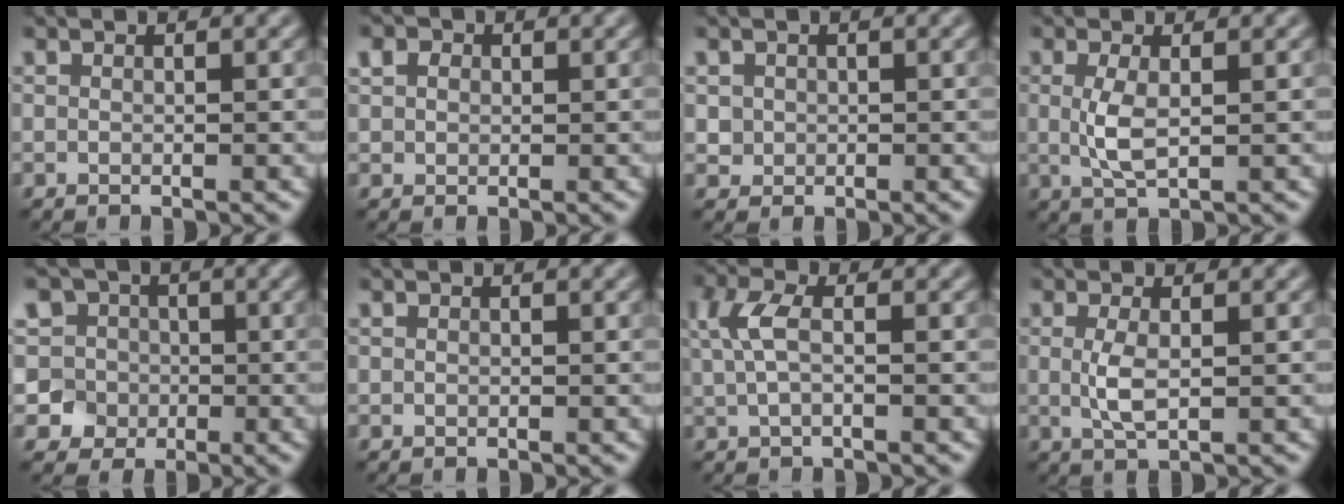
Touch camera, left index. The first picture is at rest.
{"total": 1.6, "force": [0.8, 1.3, 0.6], "torque": [-0.009, 0.002, 0.009]}
{"total": 1.2, "force": [0.1, 1.1, 0.2], "torque": [0.003, -0.006, 0.006]}
{"total": 2.6, "force": [0.2, 0.8, 2.5], "torque": [-0.061, -0.001, 0.002]}
{"total": 7.0, "force": [1.7, 6.4, 2.3], "torque": [-0.021, 0.028, -0.007]}
{"total": 0.0}
{"total": 3.1, "force": [0.6, 1.2, 2.8], "torque": [-0.065, 0.007, 0.008]}
{"total": 2.3, "force": [0.1, 0.7, 2.2], "torque": [-0.053, -0.001, 0.001]}